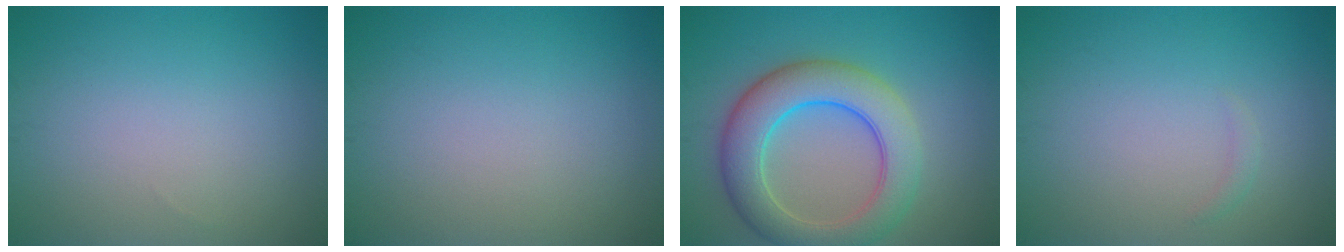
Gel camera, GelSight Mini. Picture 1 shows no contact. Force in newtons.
{"total": 0.0}
{"total": 7.6, "press": 7.6, "slide": 0.5}
{"total": 0.7, "press": 0.7, "slide": 0.0}